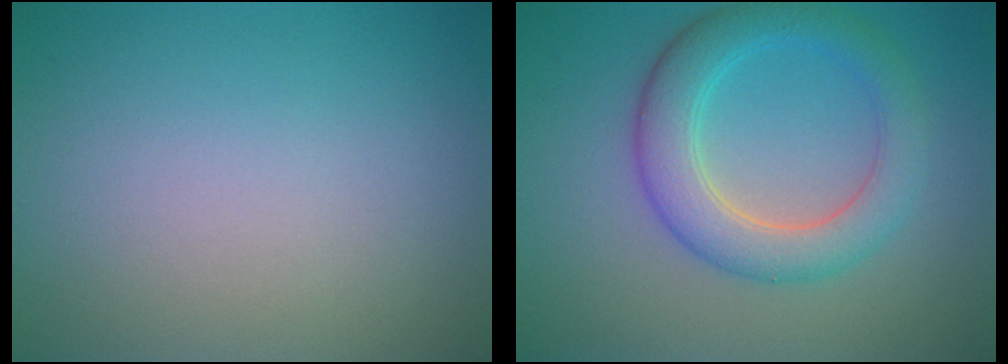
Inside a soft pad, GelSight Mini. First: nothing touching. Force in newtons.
{"total": 5.1, "press": 5.1, "slide": 0.3}